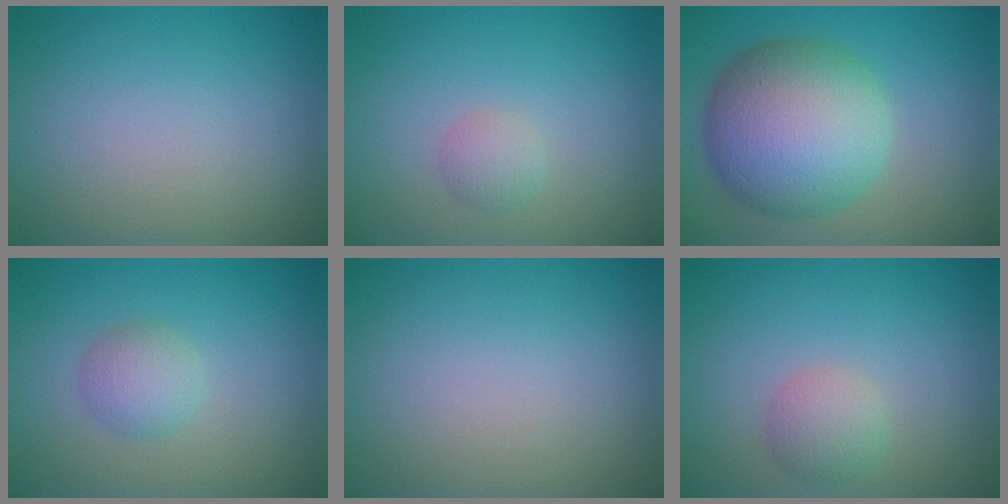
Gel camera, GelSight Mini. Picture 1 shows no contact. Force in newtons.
{"total": 1.4, "press": 1.4, "slide": 0.1}
{"total": 11.2, "press": 11.2, "slide": 0.3}
{"total": 2.3, "press": 2.3, "slide": 0.1}
{"total": 0.0}
{"total": 2.3, "press": 2.3, "slide": 0.2}